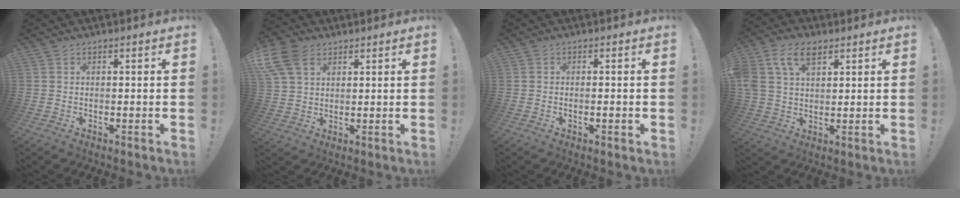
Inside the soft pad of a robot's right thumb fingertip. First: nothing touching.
{"total": 11.4, "force": [5.2, 7.7, 6.6], "torque": [-0.139, -0.016, 0.103]}
{"total": 1.2, "force": [-0.6, 0.2, 1.1], "torque": [-0.015, 0.000, -0.010]}
{"total": 10.7, "force": [5.2, 6.8, 6.4], "torque": [-0.133, -0.002, 0.105]}